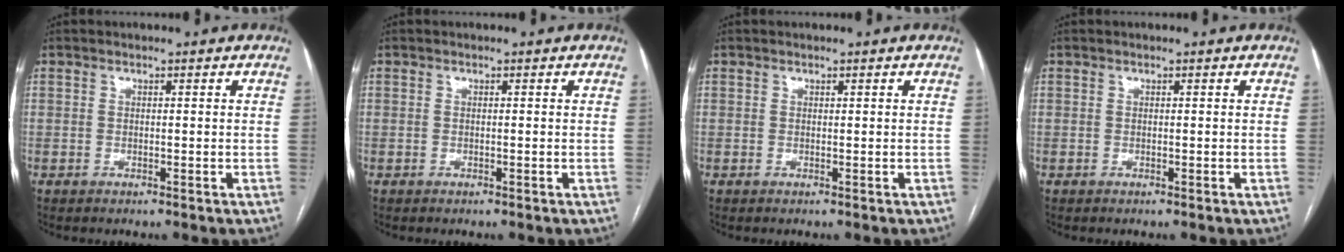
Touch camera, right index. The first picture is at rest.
{"total": 0.0}
{"total": 0.0}
{"total": 0.0}